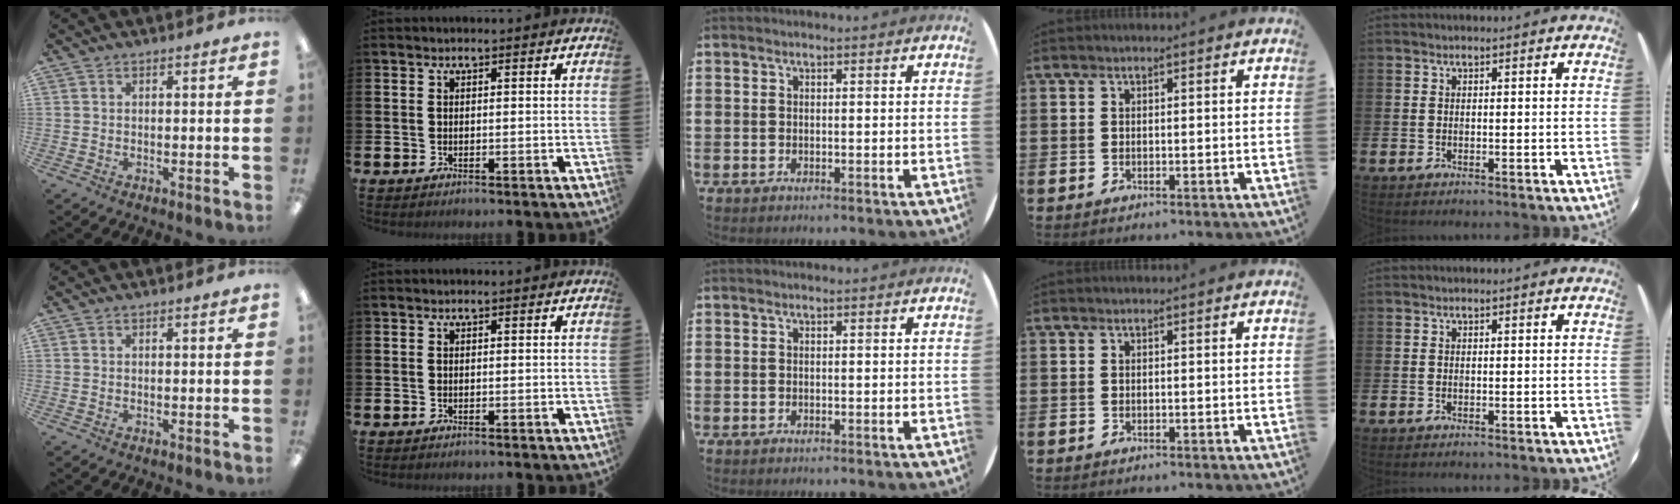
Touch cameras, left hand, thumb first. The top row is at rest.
{}